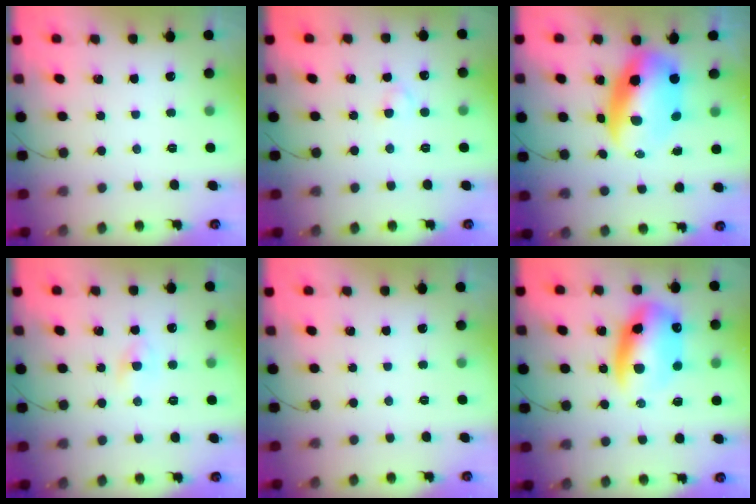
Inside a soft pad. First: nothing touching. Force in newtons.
{"total": 2.3, "press": 2.1, "slide": 1.0}
{"total": 11.9, "press": 11.4, "slide": 3.3}
{"total": 2.3, "press": 2.1, "slide": 0.9}
{"total": 0.0}
{"total": 14.4, "press": 13.9, "slide": 3.8}